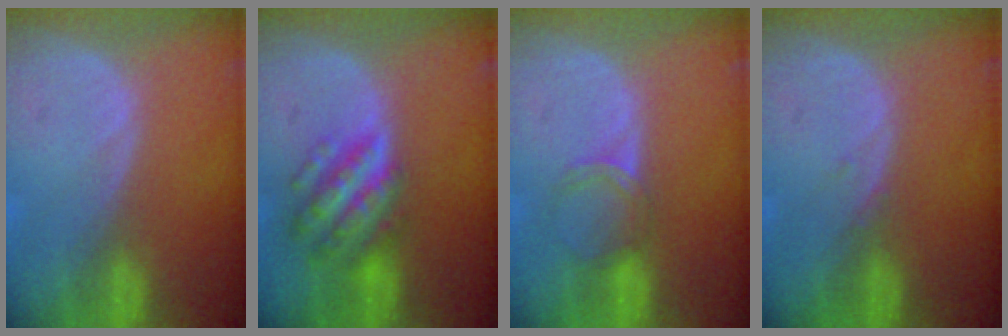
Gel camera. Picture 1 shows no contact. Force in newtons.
{"total": 7.7, "press": 7.7, "slide": 0.5}
{"total": 3.1, "press": 2.7, "slide": 1.5}
{"total": 0.6, "press": 0.5, "slide": 0.1}